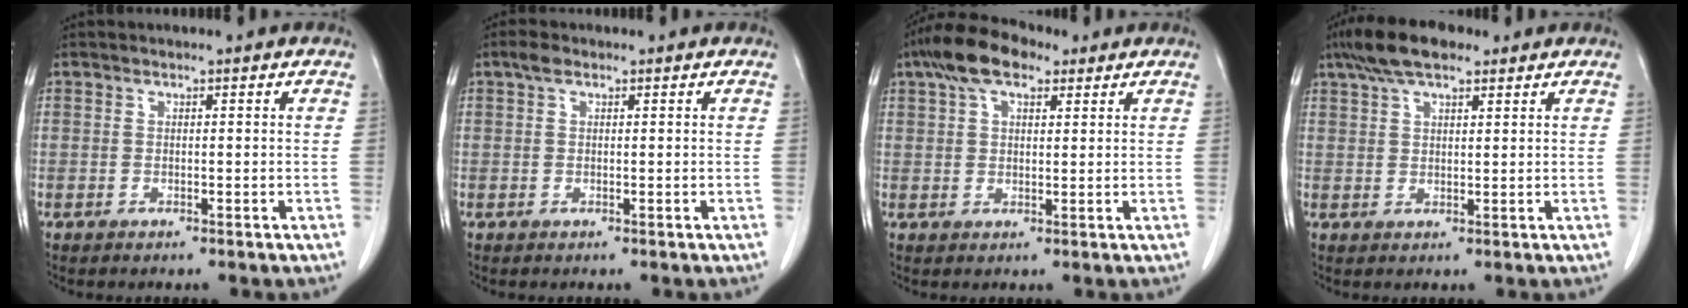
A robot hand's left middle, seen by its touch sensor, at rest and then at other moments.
{"total": 1.4, "force": [0.9, 0.6, 0.8], "torque": [-0.020, 0.014, 0.015]}
{"total": 7.9, "force": [4.8, 3.4, 5.2], "torque": [-0.103, 0.032, 0.086]}
{"total": 7.7, "force": [5.4, 2.4, 4.9], "torque": [-0.098, 0.022, 0.097]}